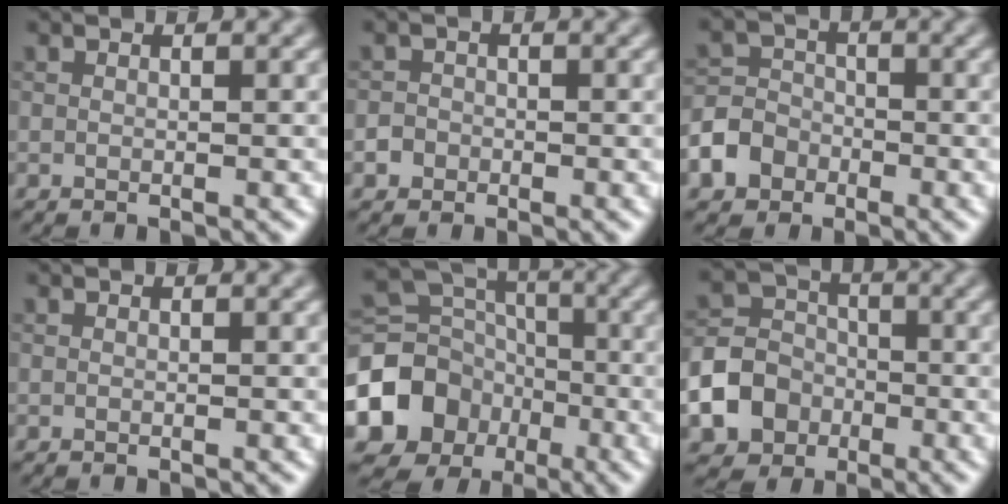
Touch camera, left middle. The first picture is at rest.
{"total": 1.7, "force": [-0.8, 1.5, 0.2], "torque": [0.010, 0.006, -0.018]}
{"total": 5.5, "force": [-2.9, 4.5, 1.4], "torque": [-0.013, -0.006, -0.070]}
{"total": 0.0}
{"total": 9.8, "force": [-3.7, 8.2, 3.9], "torque": [-0.096, -0.010, -0.078]}
{"total": 7.1, "force": [-3.1, 5.9, 2.4], "torque": [-0.038, -0.011, -0.078]}